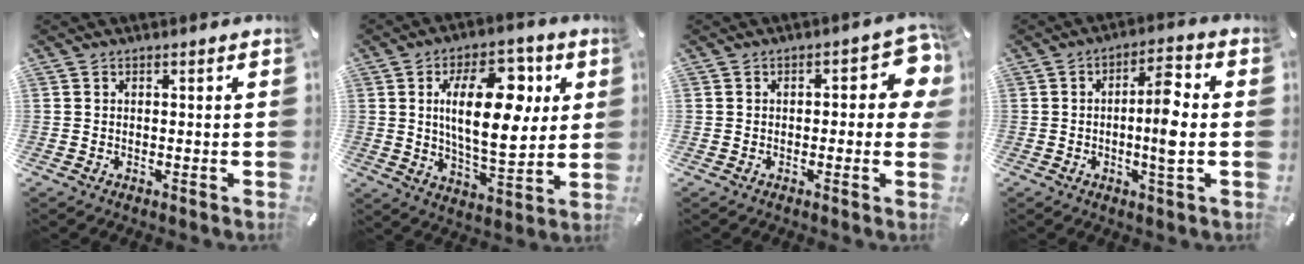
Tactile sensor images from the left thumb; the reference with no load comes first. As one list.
[{"total": 18.8, "force": [4.9, 9.4, 15.5], "torque": [-0.244, 0.001, 0.076]}, {"total": 7.6, "force": [0.9, 3.6, 6.6], "torque": [-0.081, 0.000, 0.012]}, {"total": 9.0, "force": [-0.4, 2.1, 8.7], "torque": [-0.135, 0.000, -0.015]}]